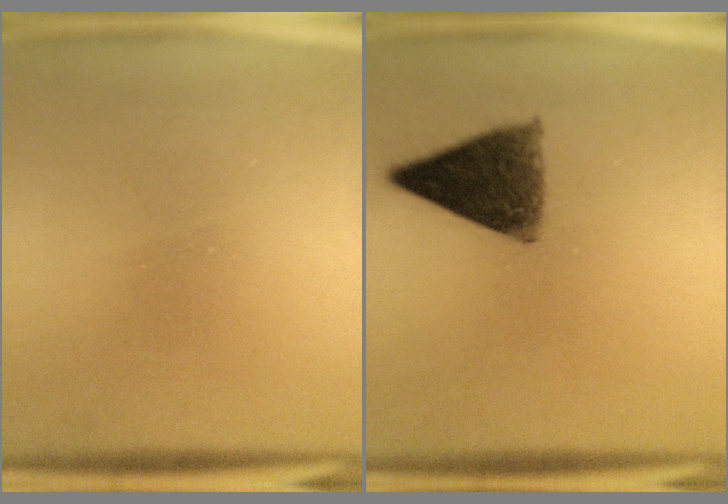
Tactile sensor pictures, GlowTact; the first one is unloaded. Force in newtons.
{"total": 10.1}